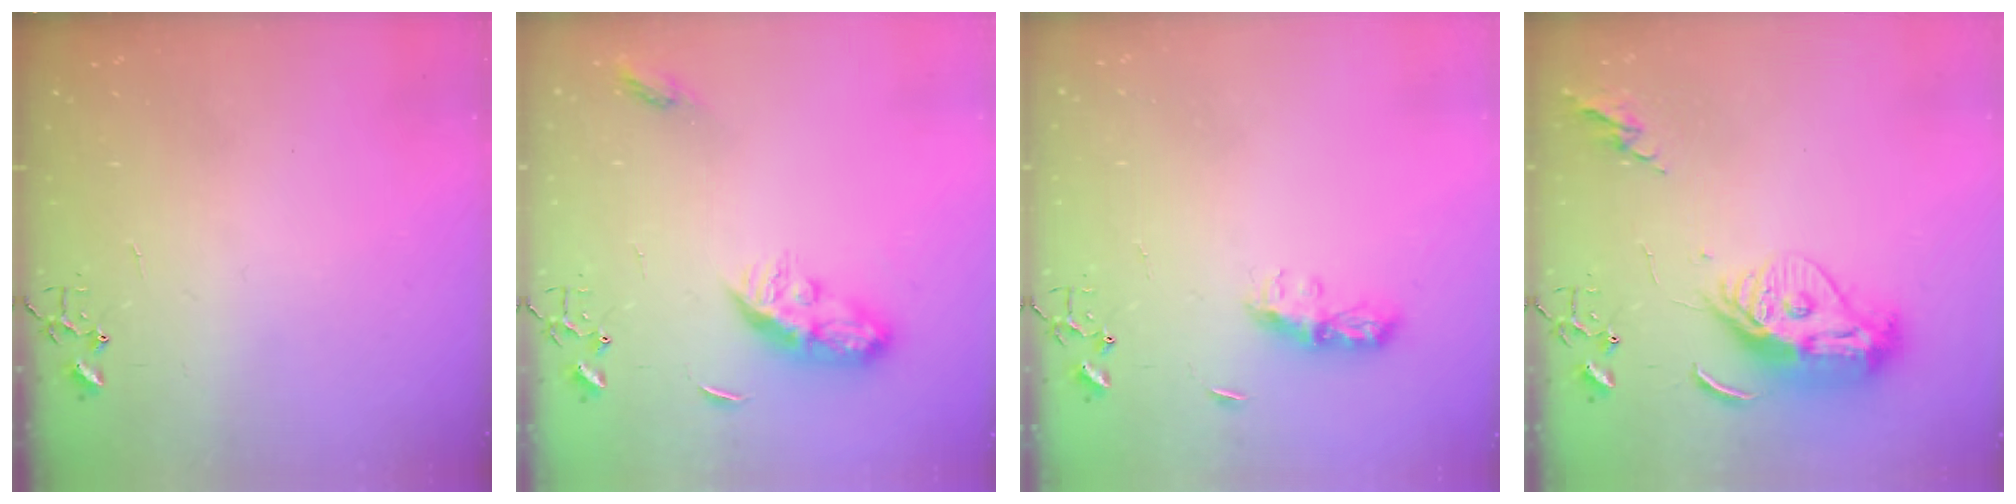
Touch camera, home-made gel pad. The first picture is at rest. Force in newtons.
{"total": 9.3, "press": 9.3, "slide": 0.3}
{"total": 7.4, "press": 7.4, "slide": 0.4}
{"total": 13.5, "press": 13.4, "slide": 1.5}